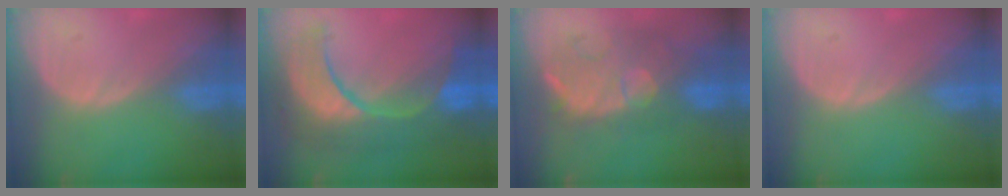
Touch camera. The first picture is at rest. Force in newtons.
{"total": 12.4, "press": 12.3, "slide": 1.5}
{"total": 9.8, "press": 9.5, "slide": 2.7}
{"total": 0.0}